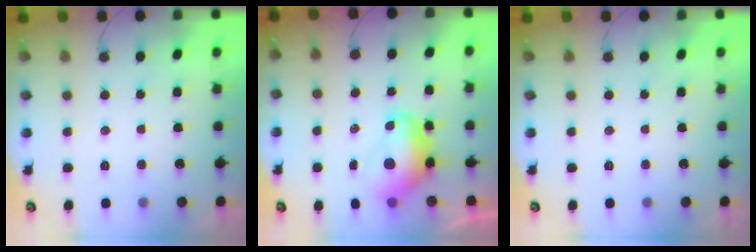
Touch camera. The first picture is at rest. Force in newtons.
{"total": 10.3, "press": 10.2, "slide": 0.9}
{"total": 0.0}